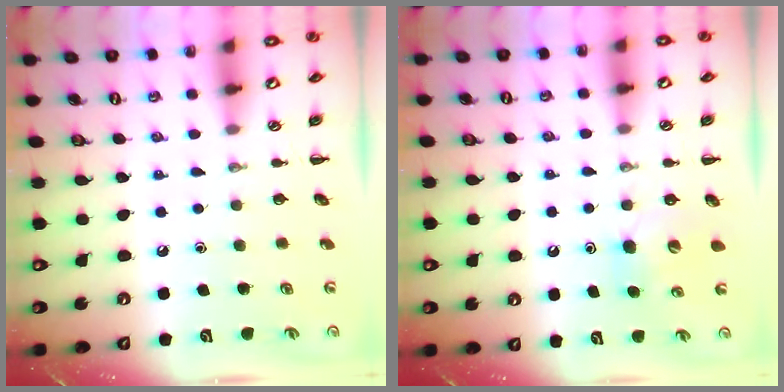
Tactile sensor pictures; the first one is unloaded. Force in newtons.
{"total": 4.7, "press": 4.6, "slide": 1.1}